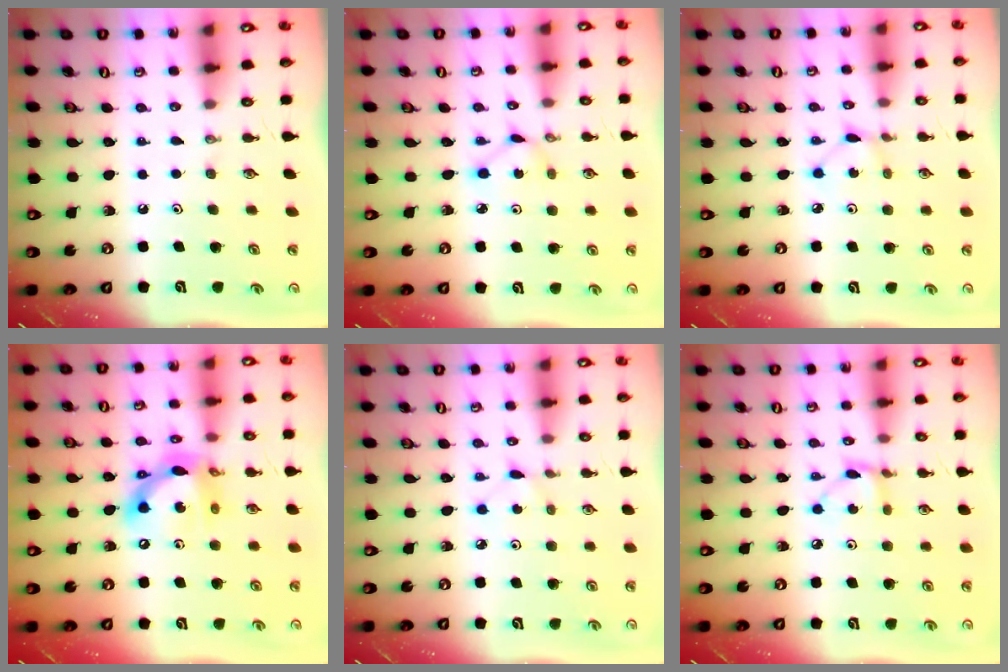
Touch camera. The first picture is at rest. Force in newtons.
{"total": 2.3, "press": 2.3, "slide": 0.3}
{"total": 2.2, "press": 2.2, "slide": 0.3}
{"total": 14.9, "press": 14.8, "slide": 1.2}
{"total": 2.3, "press": 2.3, "slide": 0.3}
{"total": 3.9, "press": 3.9, "slide": 0.1}